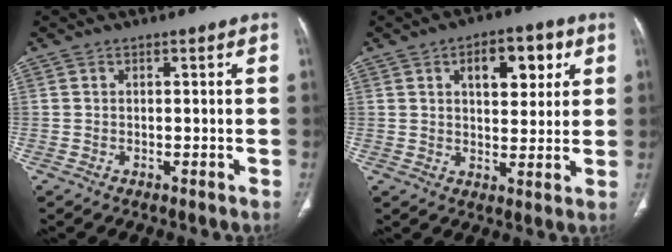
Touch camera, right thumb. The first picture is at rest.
{"total": 10.0, "force": [3.9, 5.4, 7.5], "torque": [-0.071, -0.007, 0.053]}